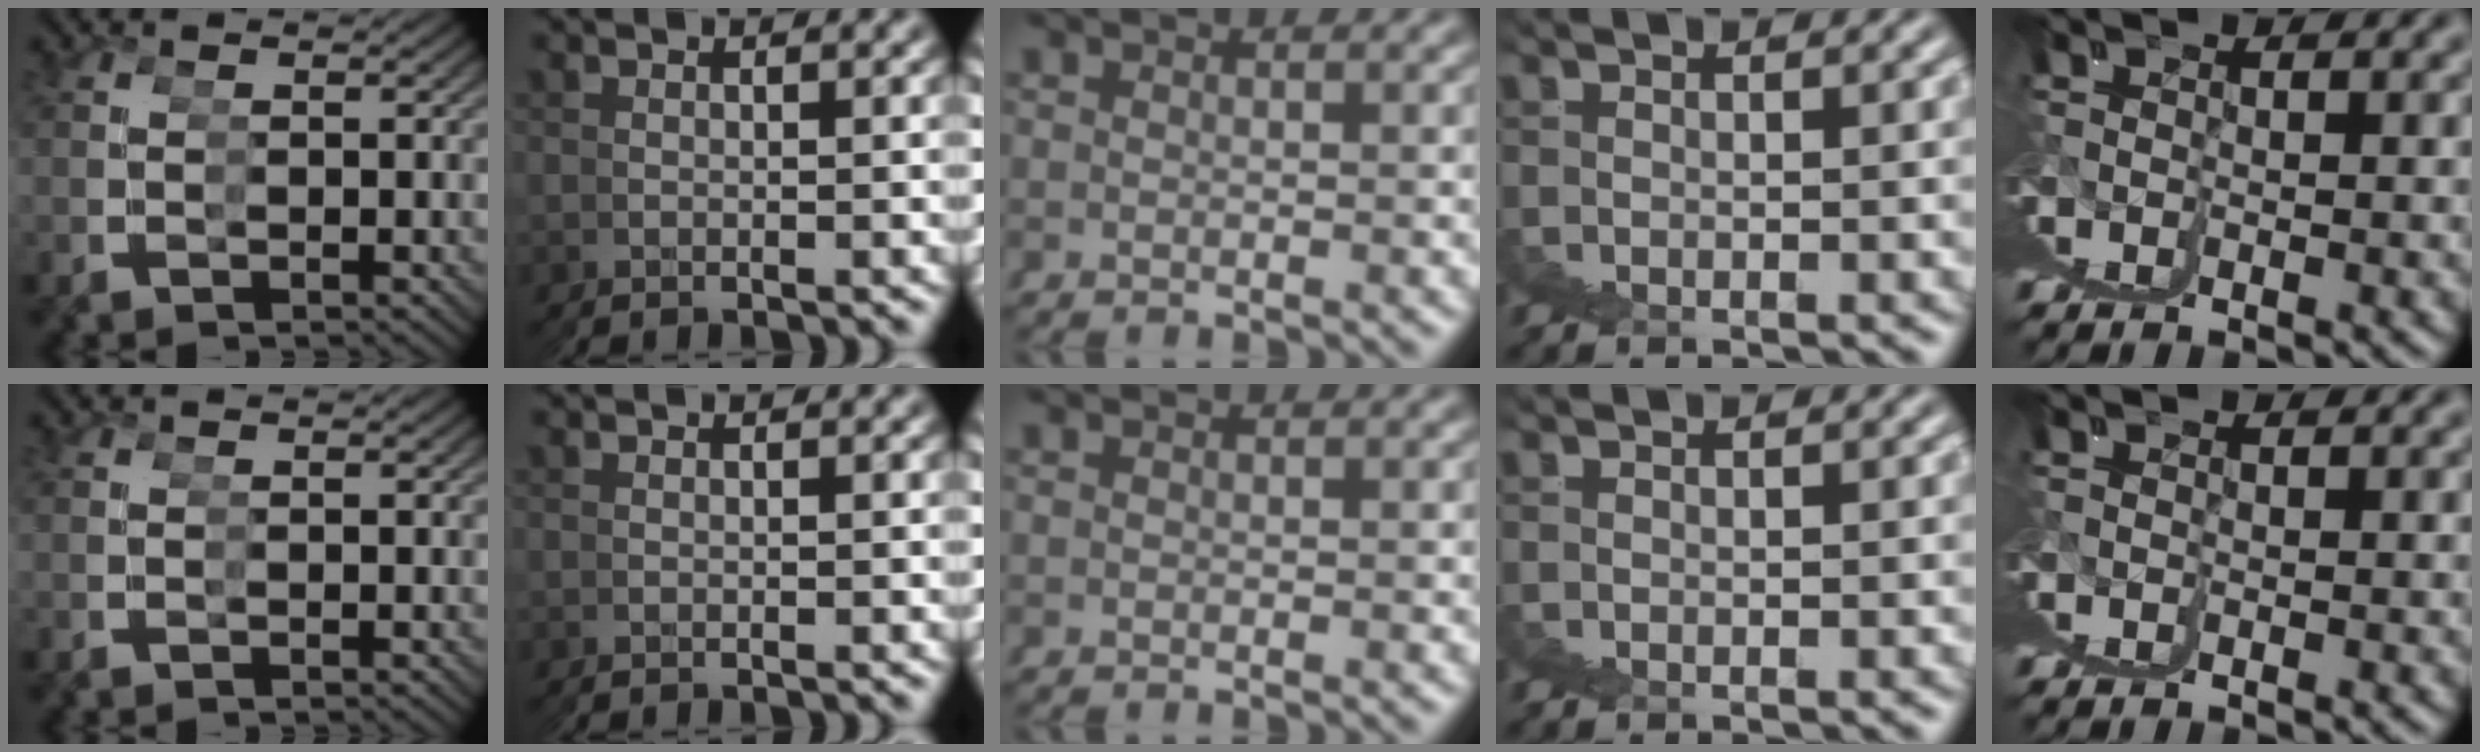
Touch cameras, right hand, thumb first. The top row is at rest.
{}